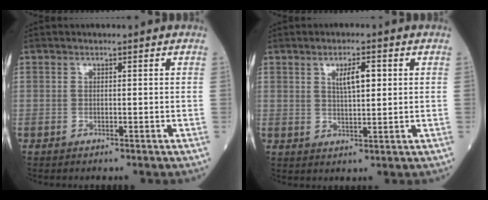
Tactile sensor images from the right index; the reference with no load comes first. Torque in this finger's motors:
{"motor_torque": [0.09, 0.19, 0.01, 0.05]}